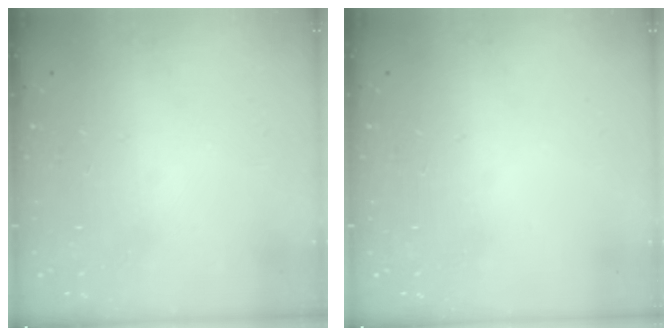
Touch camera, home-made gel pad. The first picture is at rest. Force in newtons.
{"total": 0.0}